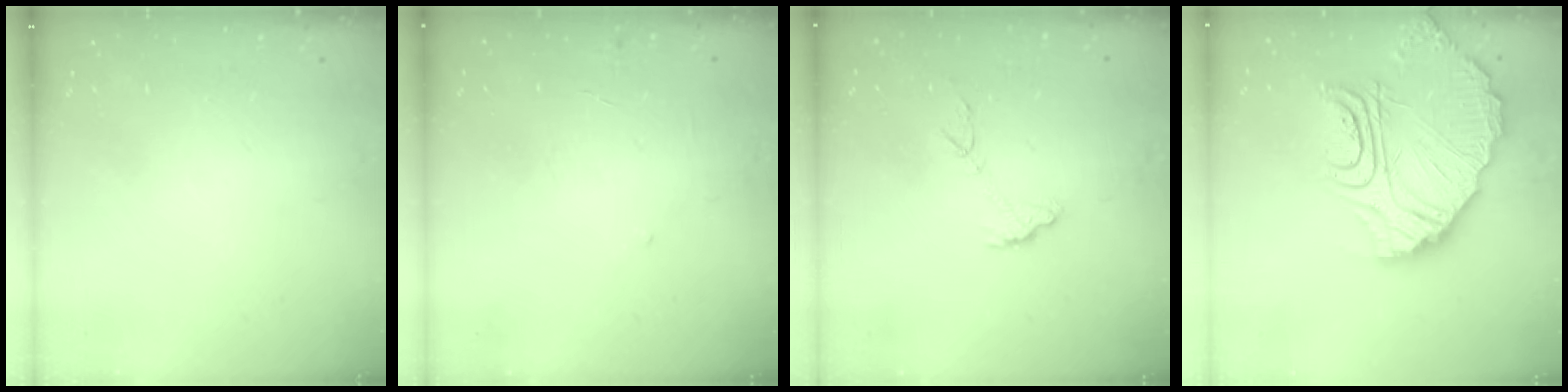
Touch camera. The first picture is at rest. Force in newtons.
{"total": 6.7, "press": 6.7, "slide": 0.4}
{"total": 8.5, "press": 8.5, "slide": 0.6}
{"total": 24.0, "press": 23.8, "slide": 2.7}